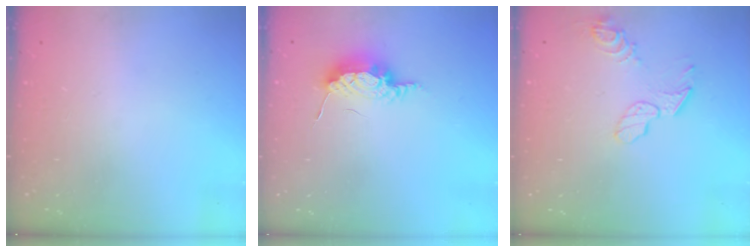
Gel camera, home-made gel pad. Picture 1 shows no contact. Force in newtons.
{"total": 7.6, "press": 7.5, "slide": 1.4}
{"total": 8.1, "press": 8.1, "slide": 0.1}